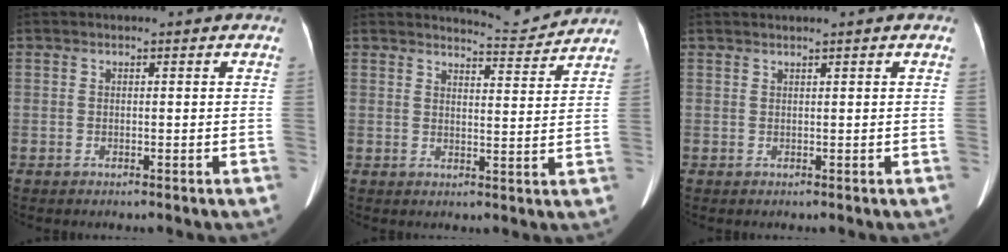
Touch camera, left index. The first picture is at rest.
{"total": 5.5, "force": [5.4, -0.6, -0.7], "torque": [-0.006, -0.019, 0.074]}
{"total": 0.9, "force": [0.7, -0.3, 0.5], "torque": [-0.015, 0.009, 0.024]}